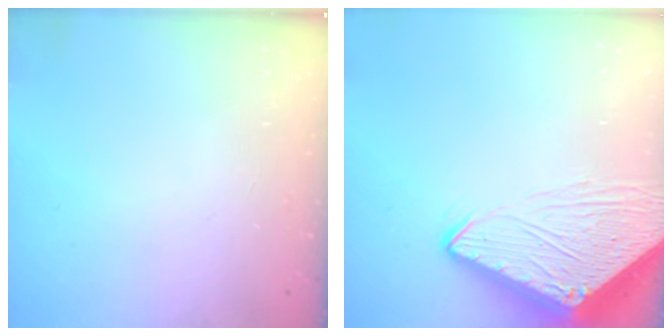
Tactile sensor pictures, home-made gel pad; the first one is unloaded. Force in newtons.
{"total": 10.2, "press": 10.2, "slide": 0.8}